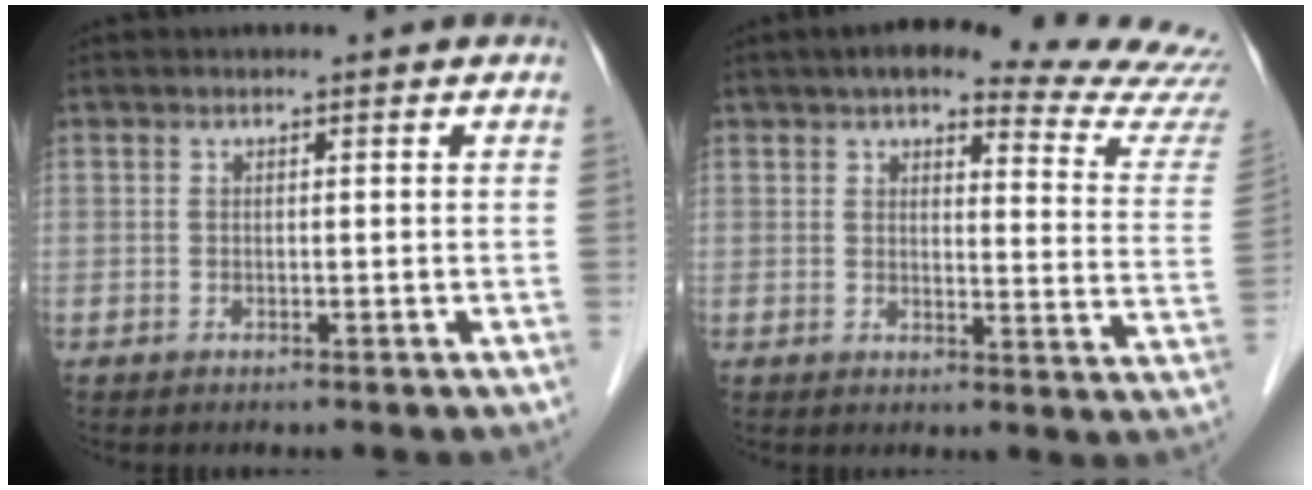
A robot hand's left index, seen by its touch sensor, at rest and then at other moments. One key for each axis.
{"total": 18.8, "fx": 16.8, "fy": 2.2, "fz": 8.1, "tx": -0.087, "ty": -0.051, "tz": 0.173}